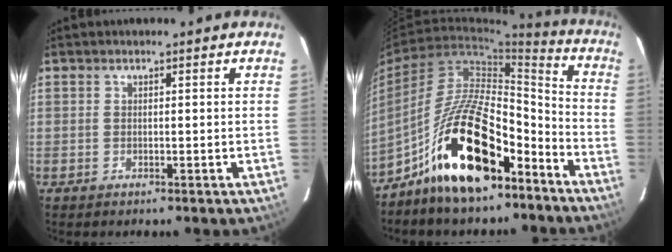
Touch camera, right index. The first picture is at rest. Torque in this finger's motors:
{"motor_torque": [1.51, -0.63, 1.05, 0.21]}